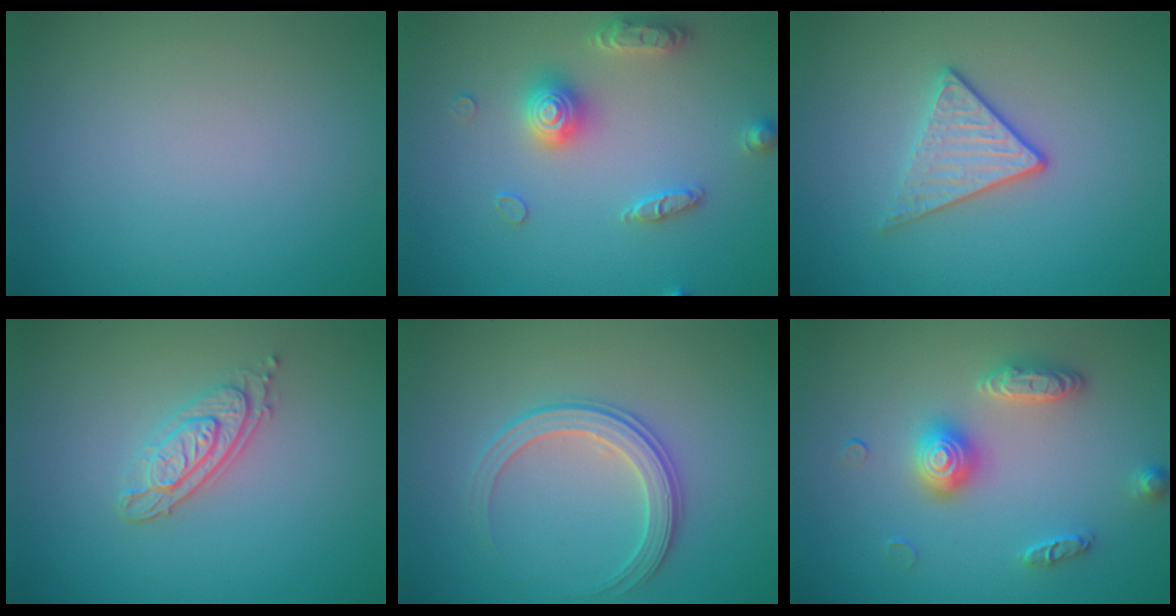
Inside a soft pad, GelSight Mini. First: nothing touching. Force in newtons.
{"total": 3.4, "press": 3.4, "slide": 0.6}
{"total": 2.9, "press": 2.6, "slide": 1.4}
{"total": 2.9, "press": 2.6, "slide": 1.4}
{"total": 3.0, "press": 2.8, "slide": 0.9}
{"total": 3.1, "press": 3.1, "slide": 0.3}